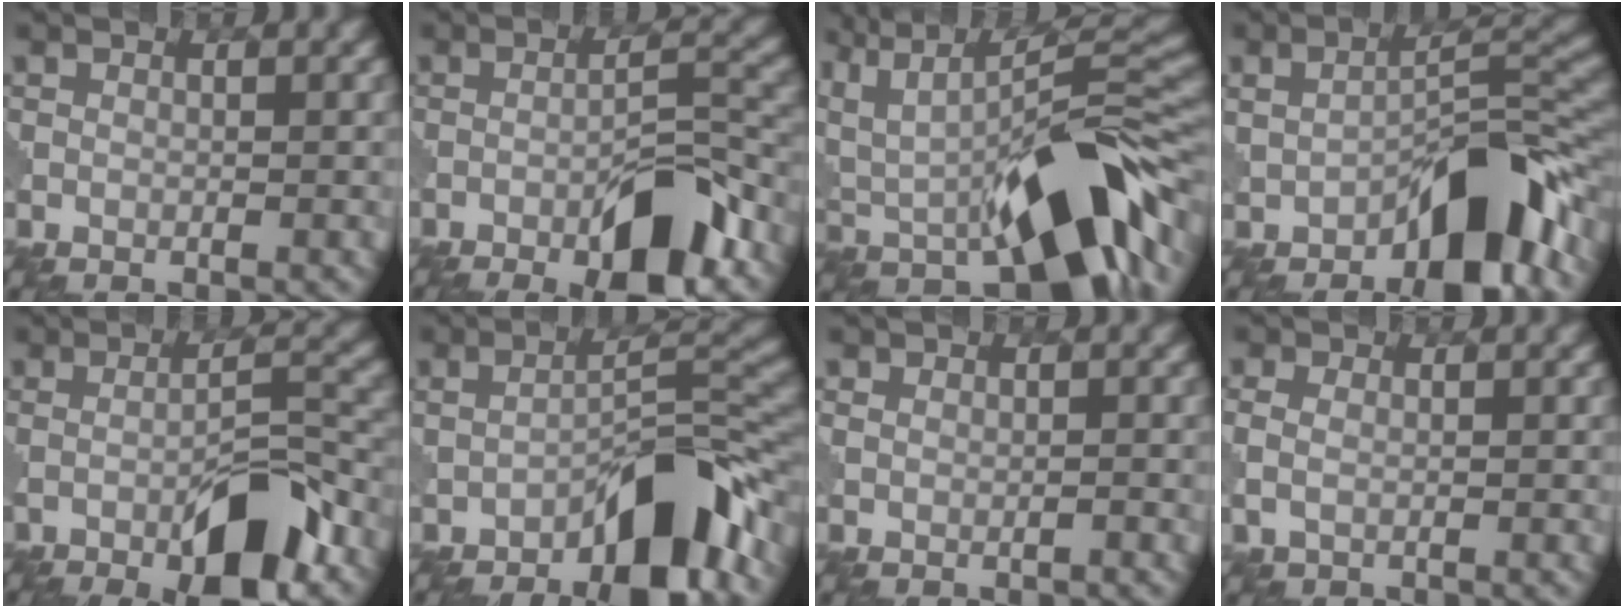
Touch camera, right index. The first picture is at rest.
{"total": 9.5, "force": [-5.6, 2.5, 7.3], "torque": [-0.102, 0.007, -0.086]}
{"total": 14.6, "force": [0.5, 6.2, 13.2], "torque": [-0.203, 0.008, 0.014]}
{"total": 9.6, "force": [-4.4, 3.9, 7.5], "torque": [-0.098, 0.016, -0.078]}
{"total": 9.0, "force": [-4.0, 2.3, 7.7], "torque": [-0.113, 0.002, -0.061]}
{"total": 9.9, "force": [-5.5, 3.3, 7.5], "torque": [-0.100, 0.023, -0.097]}
{"total": 1.3, "force": [0.3, 1.1, 0.7], "torque": [-0.008, 0.000, 0.006]}
{"total": 1.8, "force": [0.0, 1.3, 1.3], "torque": [-0.031, -0.001, 0.002]}